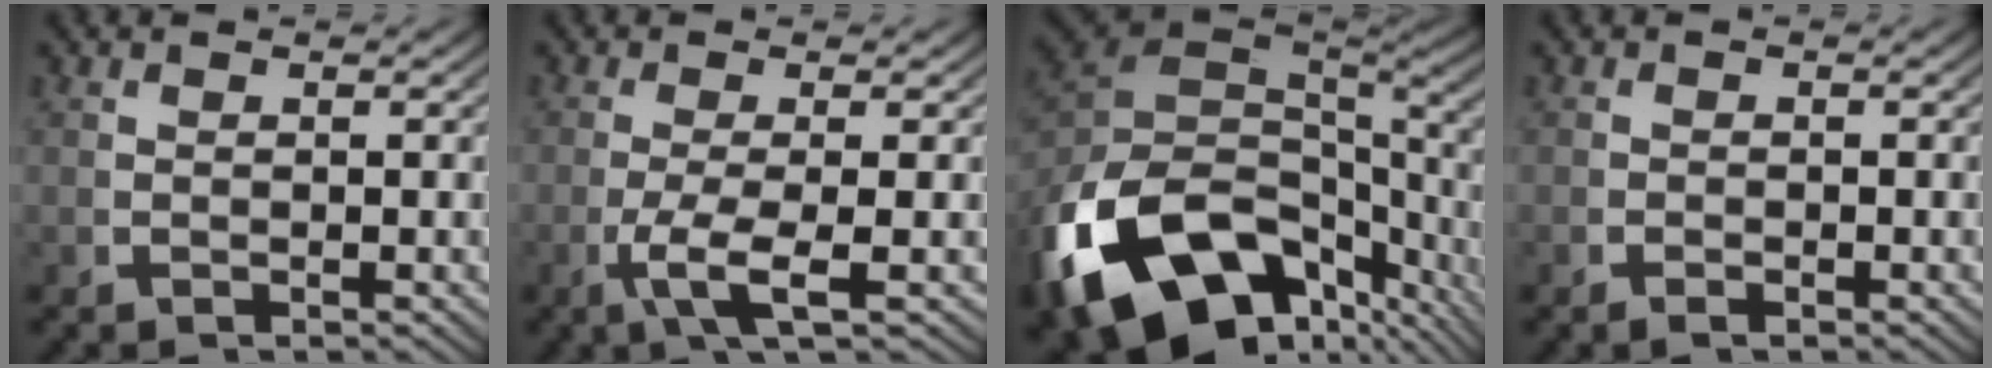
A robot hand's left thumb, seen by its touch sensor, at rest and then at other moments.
{"total": 4.2, "force": [-0.6, 1.3, 4.0], "torque": [-0.095, -0.009, -0.008]}
{"total": 20.0, "force": [-5.4, 12.9, 14.3], "torque": [-0.302, -0.067, -0.047]}
{"total": 0.5, "force": [-0.5, 0.1, 0.1], "torque": [0.001, -0.002, -0.012]}